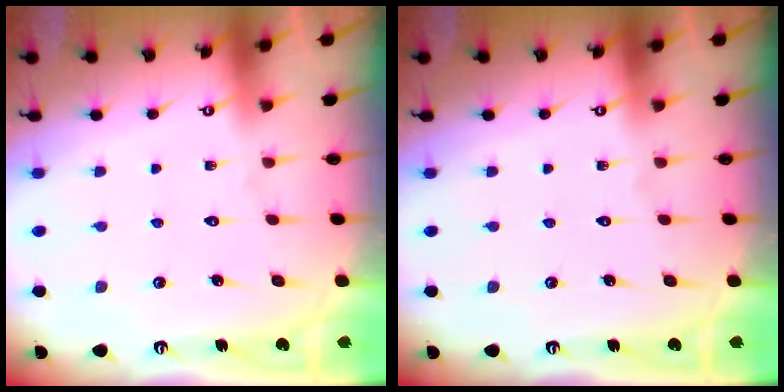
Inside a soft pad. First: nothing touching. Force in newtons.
{"total": 0.0}